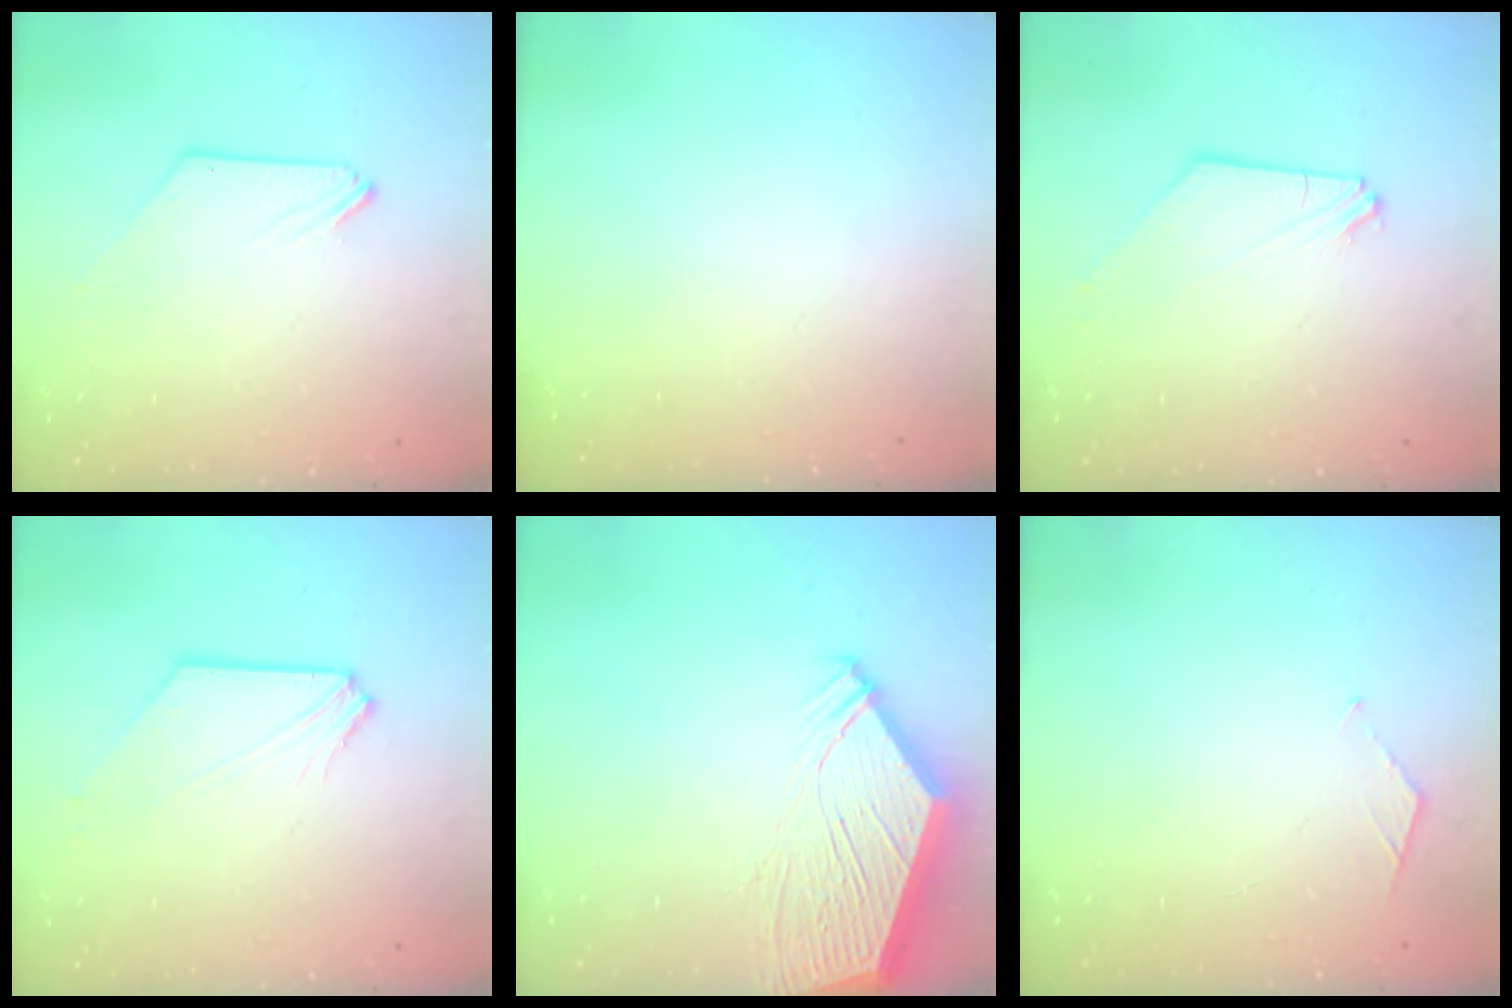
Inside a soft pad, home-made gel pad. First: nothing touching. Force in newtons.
{"total": 0.0}
{"total": 0.0}
{"total": 2.3, "press": 2.3, "slide": 0.2}
{"total": 13.6, "press": 13.6, "slide": 1.1}
{"total": 3.6, "press": 3.6, "slide": 0.5}